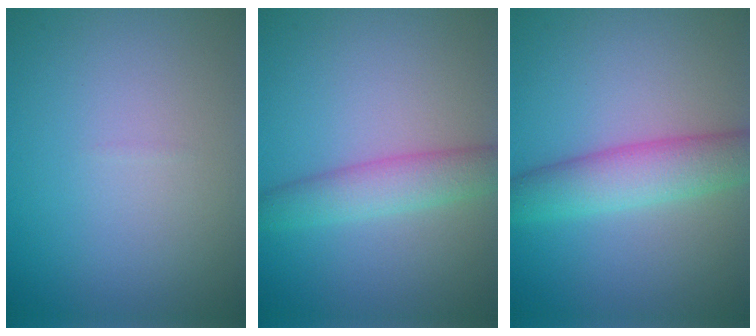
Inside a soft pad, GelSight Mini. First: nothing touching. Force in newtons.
{"total": 3.4, "press": 3.4, "slide": 0.0}
{"total": 4.9, "press": 4.9, "slide": 0.2}